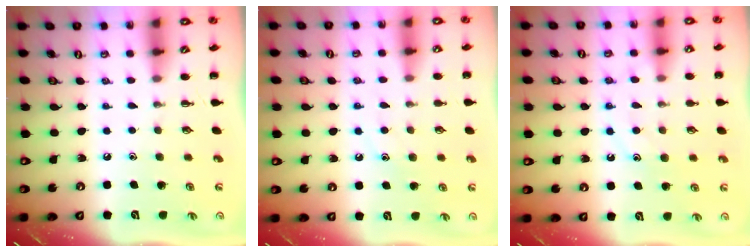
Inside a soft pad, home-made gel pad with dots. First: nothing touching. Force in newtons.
{"total": 9.2, "press": 9.1, "slide": 1.2}
{"total": 10.7, "press": 10.6, "slide": 0.9}